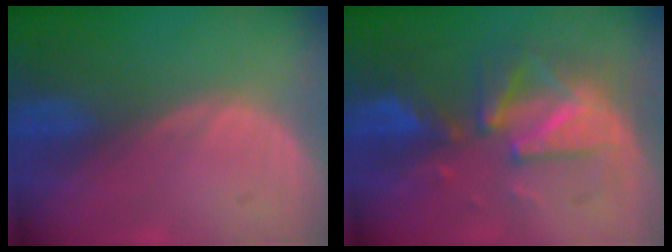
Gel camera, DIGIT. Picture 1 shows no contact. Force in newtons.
{"total": 8.0, "press": 8.0, "slide": 0.6}